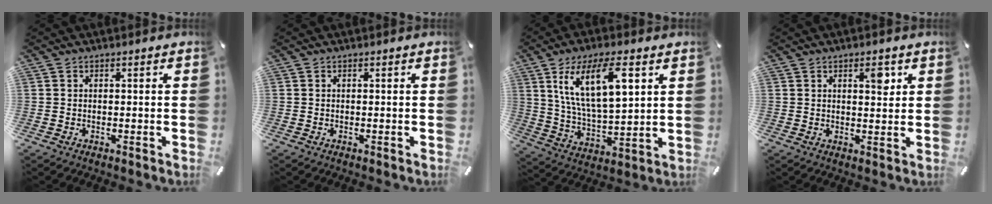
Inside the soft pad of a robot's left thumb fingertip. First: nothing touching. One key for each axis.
{"total": 0.0}
{"total": 15.8, "fx": 7.9, "fy": 6.3, "fz": 12.1, "tx": -0.255, "ty": -0.012, "tz": 0.132}
{"total": 4.4, "fx": 2.1, "fy": 1.8, "fz": 3.4, "tx": -0.032, "ty": -0.011, "tz": 0.026}